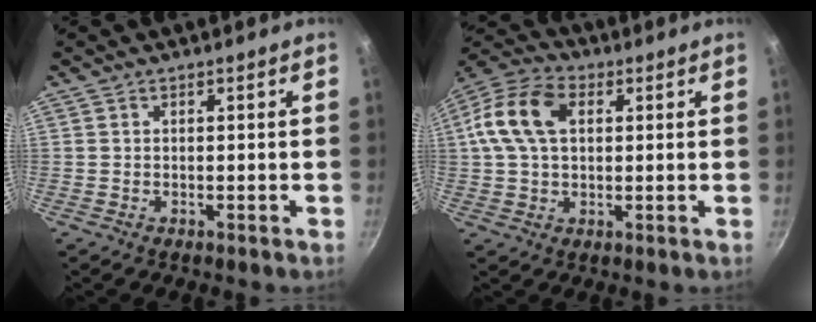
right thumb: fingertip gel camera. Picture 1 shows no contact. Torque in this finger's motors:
{"motor_torque": [-0.64, 0.93, 0.06, -0.02, 0.18]}